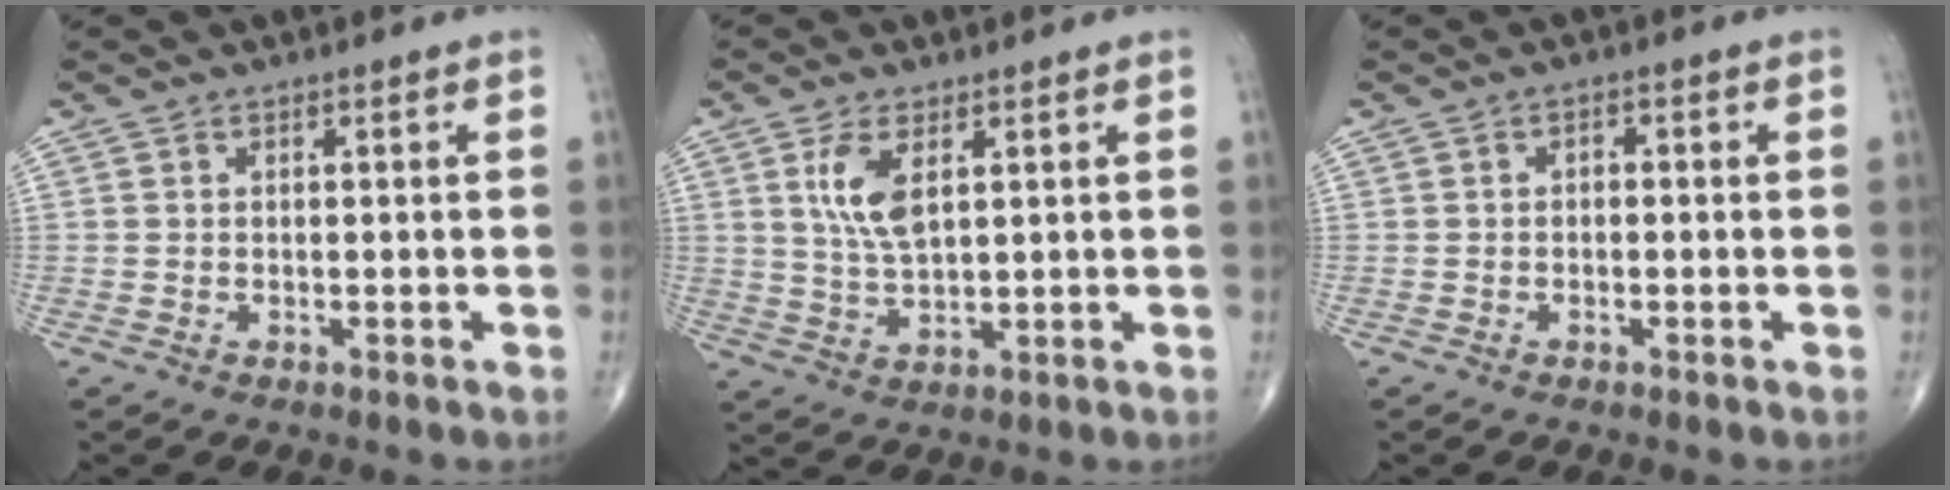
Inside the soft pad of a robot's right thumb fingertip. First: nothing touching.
{"total": 7.4, "force": [2.7, 3.3, 6.1], "torque": [-0.117, -0.012, 0.059]}
{"total": 1.0, "force": [-0.2, 0.7, 0.7], "torque": [-0.004, 0.005, -0.008]}